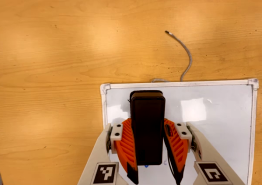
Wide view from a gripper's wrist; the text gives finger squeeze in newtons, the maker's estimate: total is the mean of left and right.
{"total": 7.1, "left": 6.1, "right": 8.0}